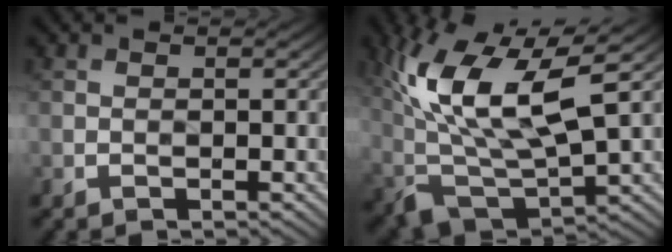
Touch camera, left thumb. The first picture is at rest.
{"total": 16.5, "force": [4.7, 7.6, 13.9], "torque": [-0.285, 0.003, 0.083]}